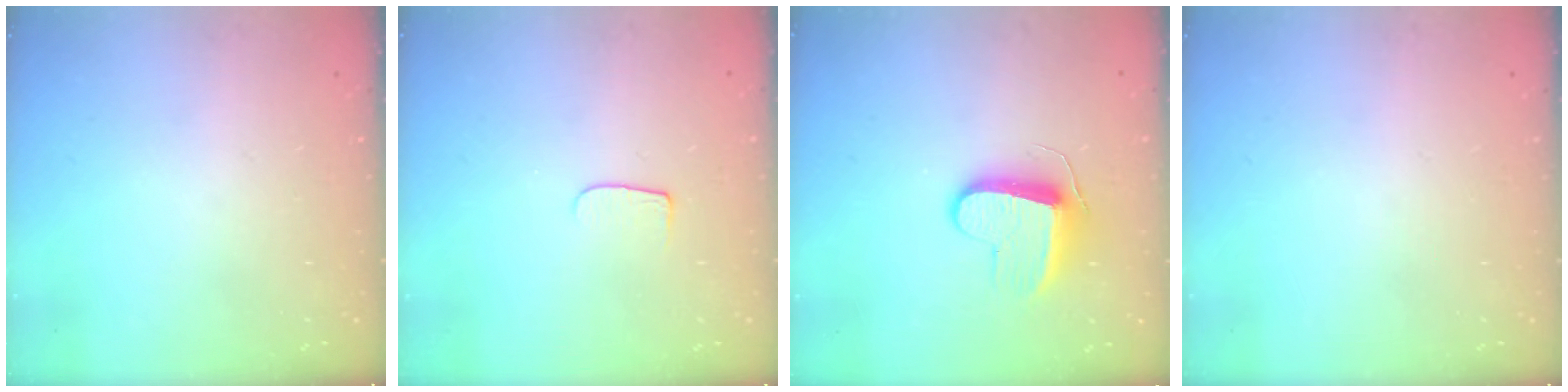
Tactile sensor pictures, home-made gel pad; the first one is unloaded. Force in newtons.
{"total": 5.3, "press": 5.2, "slide": 0.6}
{"total": 9.6, "press": 9.6, "slide": 0.2}
{"total": 0.0}